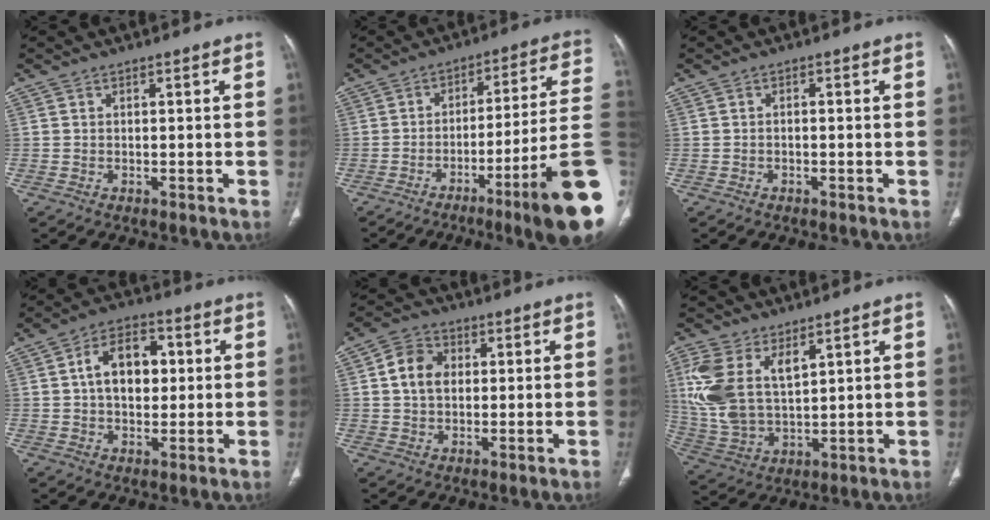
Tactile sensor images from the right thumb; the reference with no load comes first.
{"total": 19.5, "force": [-7.9, 0.2, 17.8], "torque": [-0.190, 0.041, -0.123]}
{"total": 0.5, "force": [-0.3, 0.3, 0.4], "torque": [-0.007, 0.005, -0.007]}
{"total": 10.4, "force": [1.3, 6.9, 7.8], "torque": [-0.096, 0.013, 0.017]}
{"total": 7.4, "force": [1.1, 5.7, 4.6], "torque": [-0.070, 0.010, 0.013]}
{"total": 13.9, "force": [5.4, 7.8, 10.1], "torque": [-0.218, -0.012, 0.124]}